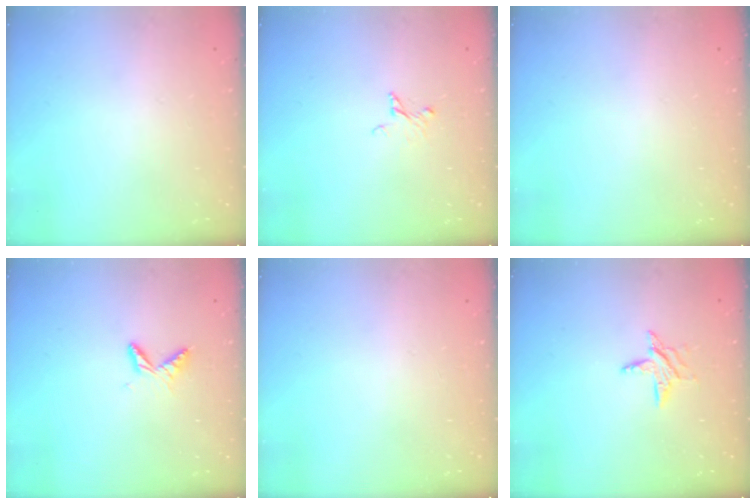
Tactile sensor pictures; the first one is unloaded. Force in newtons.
{"total": 2.8, "press": 2.7, "slide": 0.3}
{"total": 0.0}
{"total": 6.2, "press": 6.1, "slide": 0.6}
{"total": 0.0}
{"total": 6.2, "press": 6.2, "slide": 0.6}